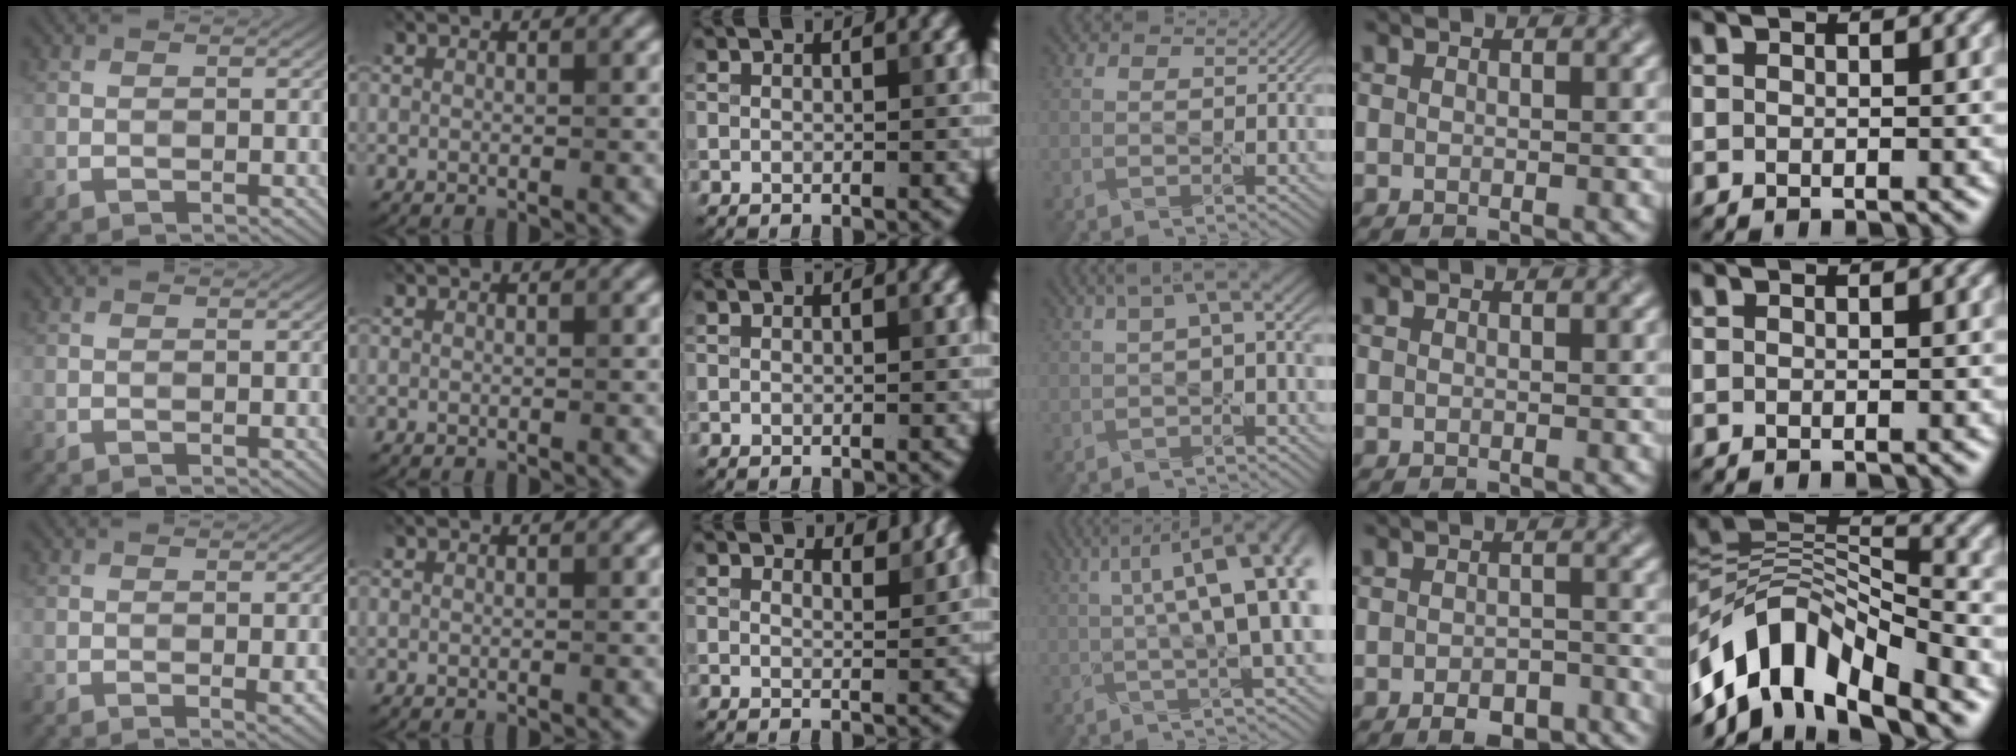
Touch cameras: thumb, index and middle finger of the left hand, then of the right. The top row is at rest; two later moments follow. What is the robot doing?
{"motion": "pour", "object": "sugar"}